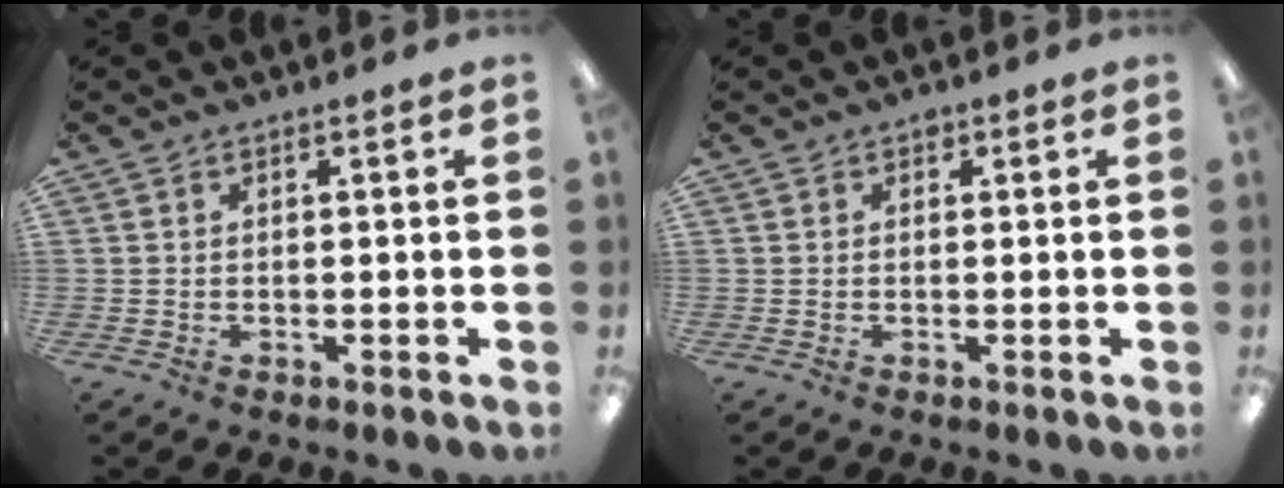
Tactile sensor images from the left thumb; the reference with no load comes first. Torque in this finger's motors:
{"motor_torque": [0.13, -0.12, 0.23, 0.27, 0.00]}